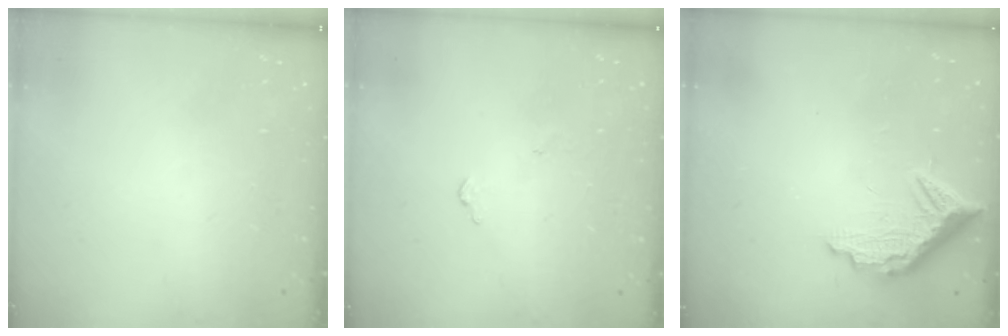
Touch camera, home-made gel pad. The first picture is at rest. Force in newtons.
{"total": 5.5, "press": 5.5, "slide": 0.5}
{"total": 10.9, "press": 10.9, "slide": 1.1}